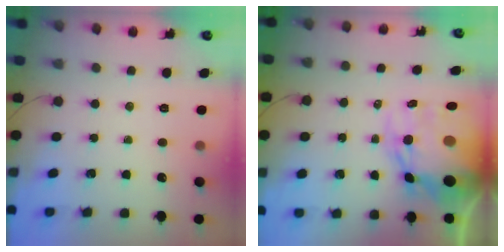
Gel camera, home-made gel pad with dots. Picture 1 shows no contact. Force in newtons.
{"total": 18.9, "press": 18.4, "slide": 4.6}